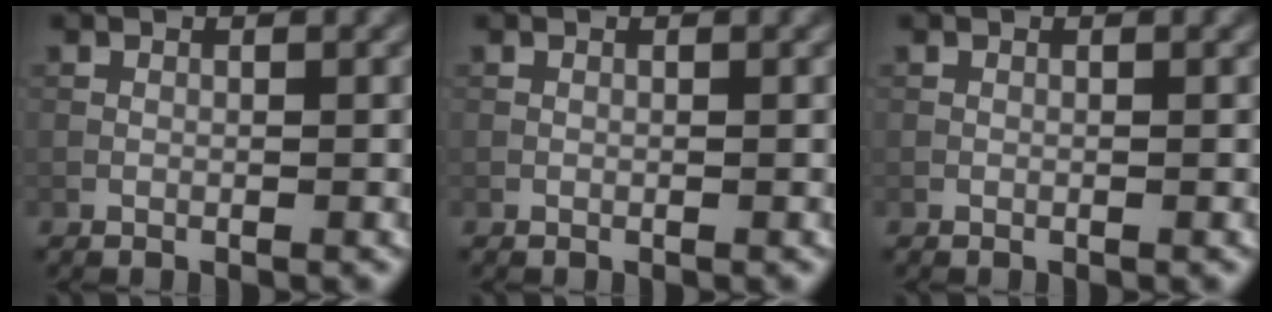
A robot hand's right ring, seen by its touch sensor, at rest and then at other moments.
{"total": 0.0}
{"total": 0.0}